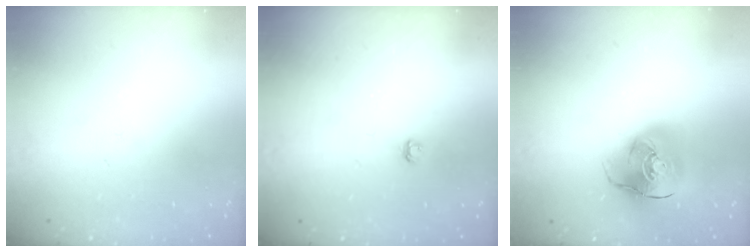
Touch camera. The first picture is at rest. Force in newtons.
{"total": 2.9, "press": 2.9, "slide": 0.3}
{"total": 15.3, "press": 15.2, "slide": 2.2}